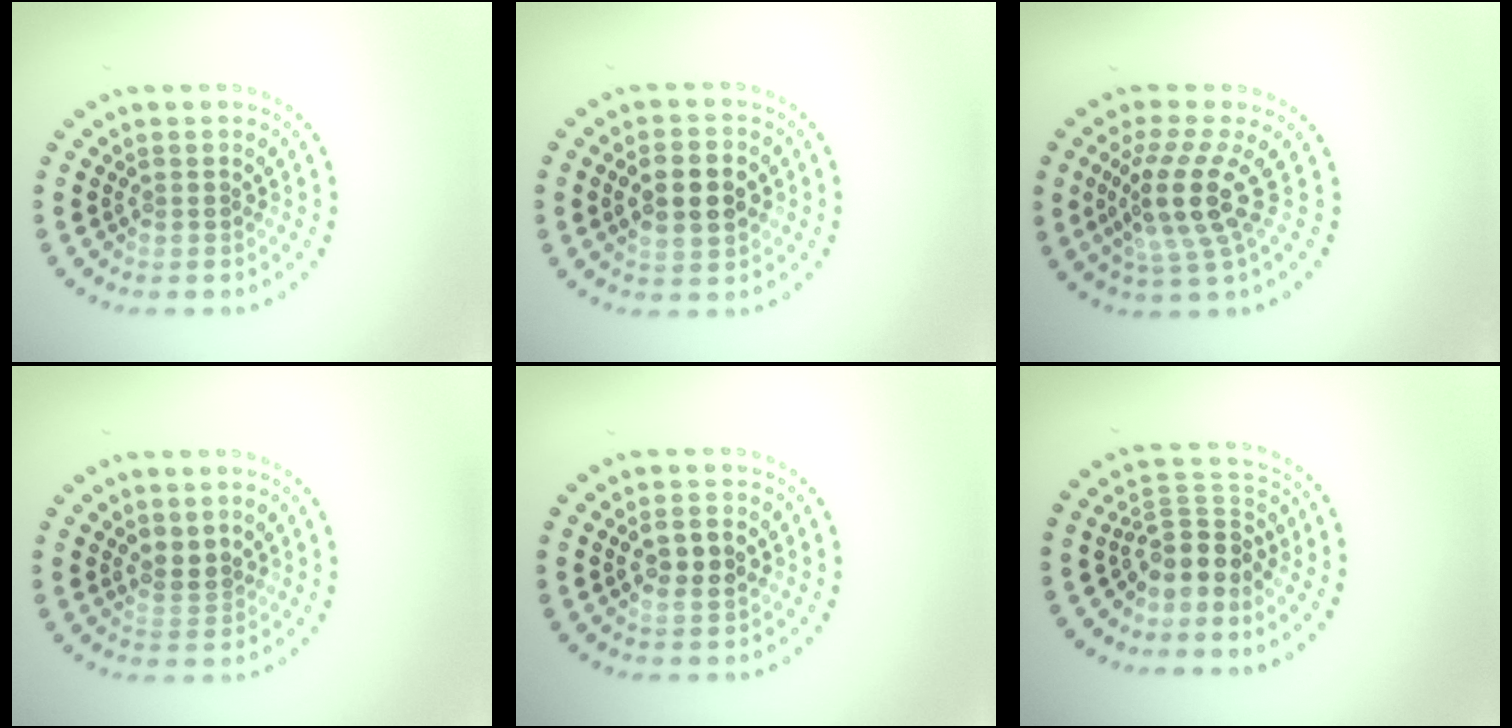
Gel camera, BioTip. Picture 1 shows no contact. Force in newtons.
{"total": 4.6, "press": 4.6, "slide": 0.2}
{"total": 4.7, "press": 3.5, "slide": 3.2}
{"total": 2.0, "press": 1.8, "slide": 1.0}
{"total": 2.7, "press": 2.7, "slide": 0.5}
{"total": 3.5, "press": 2.6, "slide": 2.3}